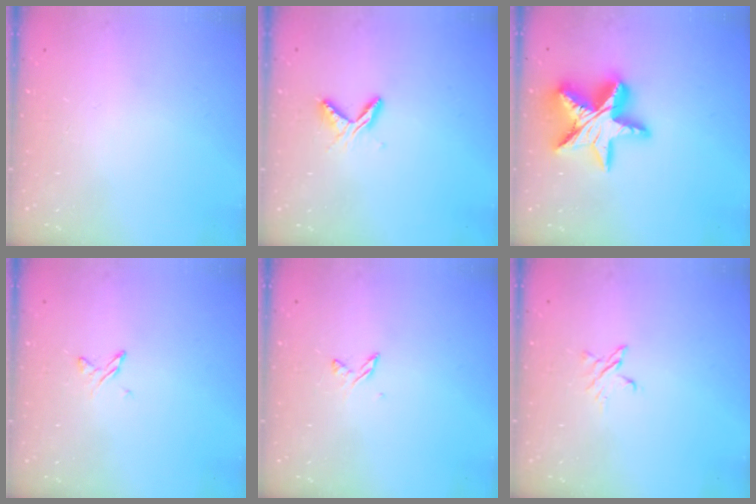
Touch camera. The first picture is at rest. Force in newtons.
{"total": 5.8, "press": 5.7, "slide": 0.4}
{"total": 18.7, "press": 18.6, "slide": 1.8}
{"total": 4.0, "press": 4.0, "slide": 0.5}
{"total": 3.0, "press": 2.9, "slide": 0.4}
{"total": 3.0, "press": 3.0, "slide": 0.4}